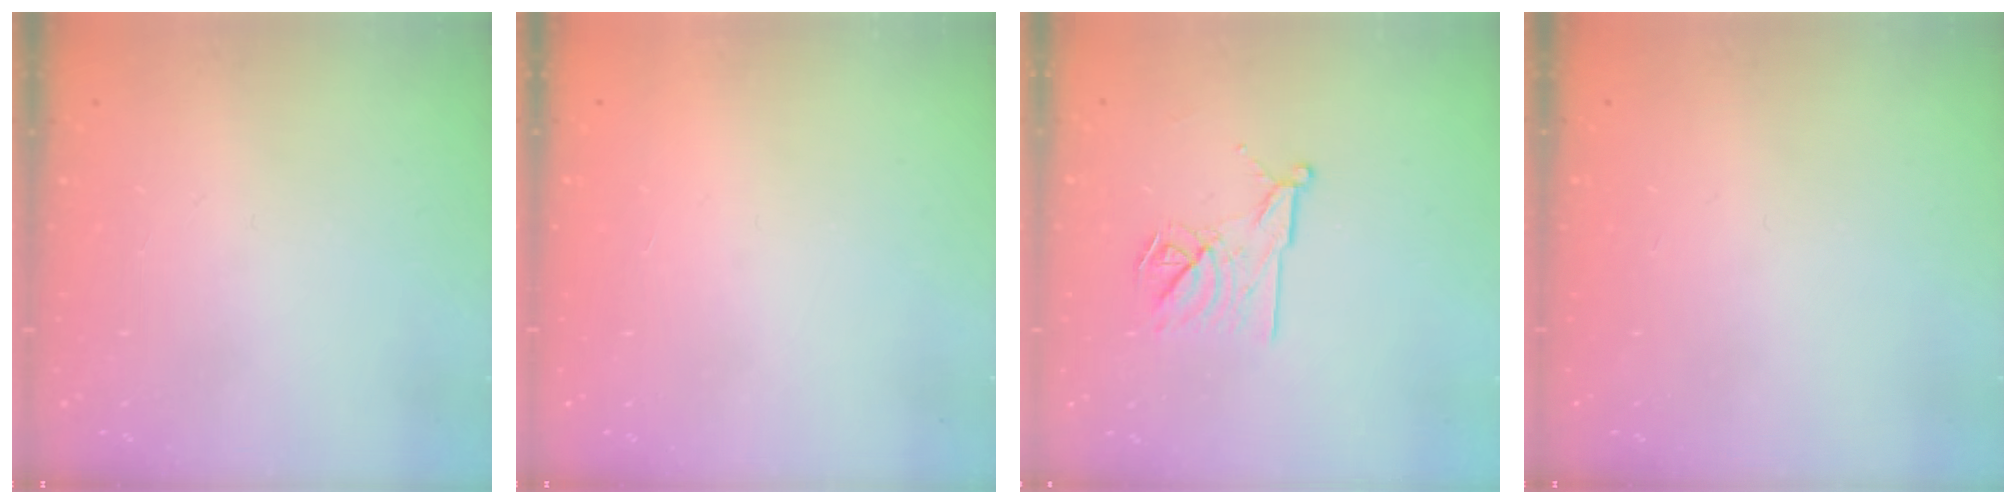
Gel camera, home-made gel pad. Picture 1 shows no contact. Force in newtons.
{"total": 1.5, "press": 1.5, "slide": 0.1}
{"total": 11.3, "press": 11.3, "slide": 0.4}
{"total": 0.0}